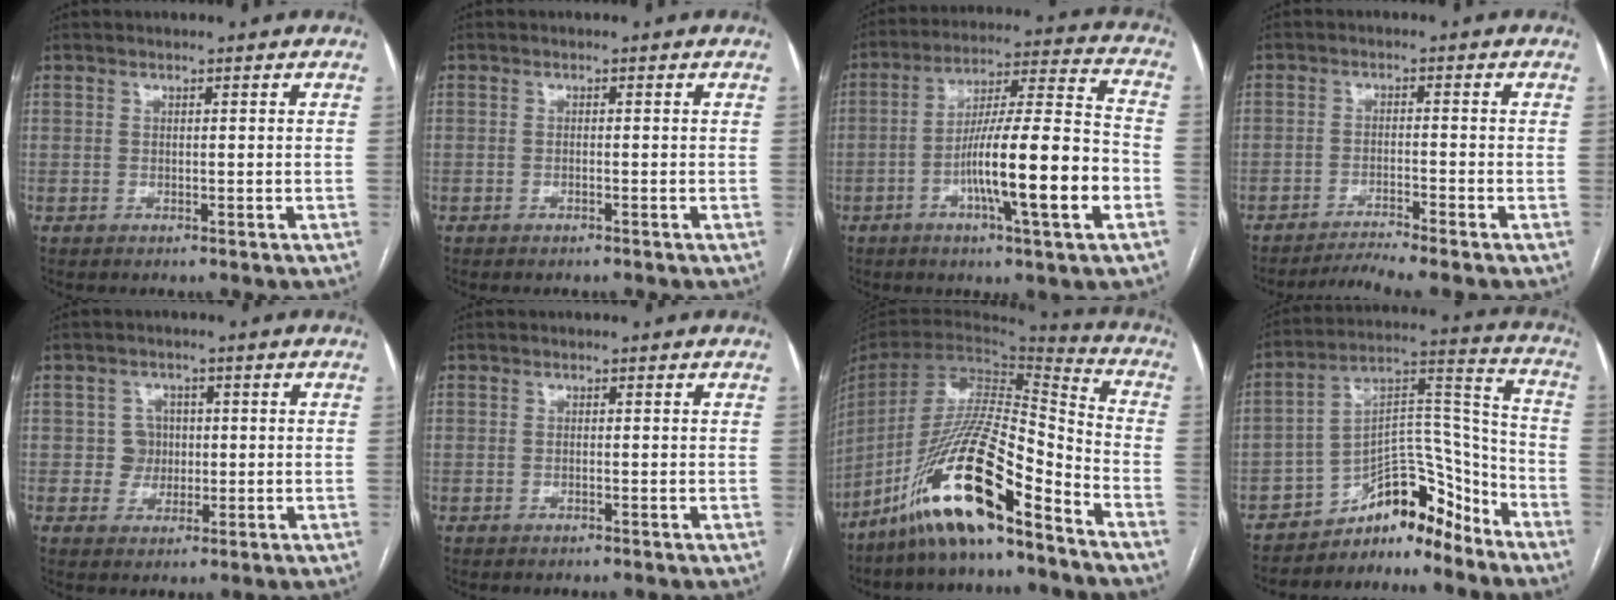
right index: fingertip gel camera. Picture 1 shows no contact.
{"total": 0.6, "force": [-0.5, 0.1, 0.3], "torque": [-0.008, 0.000, -0.006]}
{"total": 17.0, "force": [-5.2, 0.8, 16.1], "torque": [-0.270, 0.004, -0.084]}
{"total": 4.3, "force": [-3.8, -1.7, 1.0], "torque": [-0.024, -0.015, -0.070]}
{"total": 3.4, "force": [0.2, 3.4, 0.5], "torque": [0.003, 0.011, 0.005]}
{"total": 0.0}
{"total": 18.8, "force": [-12.7, 2.7, 13.5], "torque": [-0.283, -0.015, -0.236]}
{"total": 11.6, "force": [-10.0, 4.1, 4.3], "torque": [-0.055, 0.069, -0.165]}